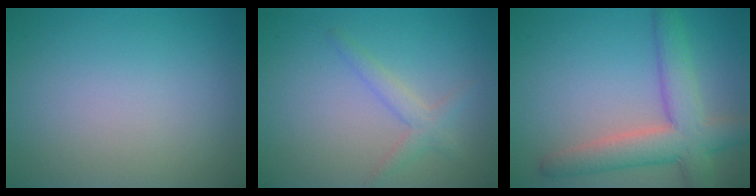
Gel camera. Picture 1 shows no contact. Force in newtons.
{"total": 2.0, "press": 2.0, "slide": 0.2}
{"total": 6.4, "press": 6.4, "slide": 0.4}